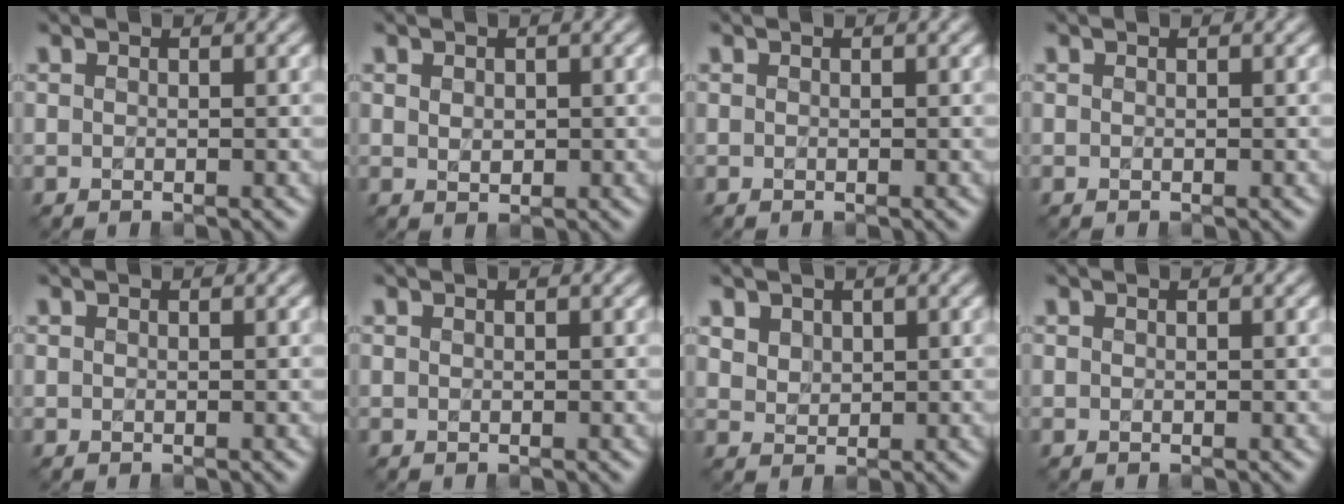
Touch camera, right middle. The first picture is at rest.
{"total": 1.0, "force": [0.2, 0.8, 0.6], "torque": [-0.008, -0.005, 0.012]}
{"total": 0.0}
{"total": 0.0}
{"total": 0.0}
{"total": 0.0}
{"total": 2.6, "force": [1.6, 1.8, 1.0], "torque": [-0.032, 0.003, 0.041]}
{"total": 0.0}